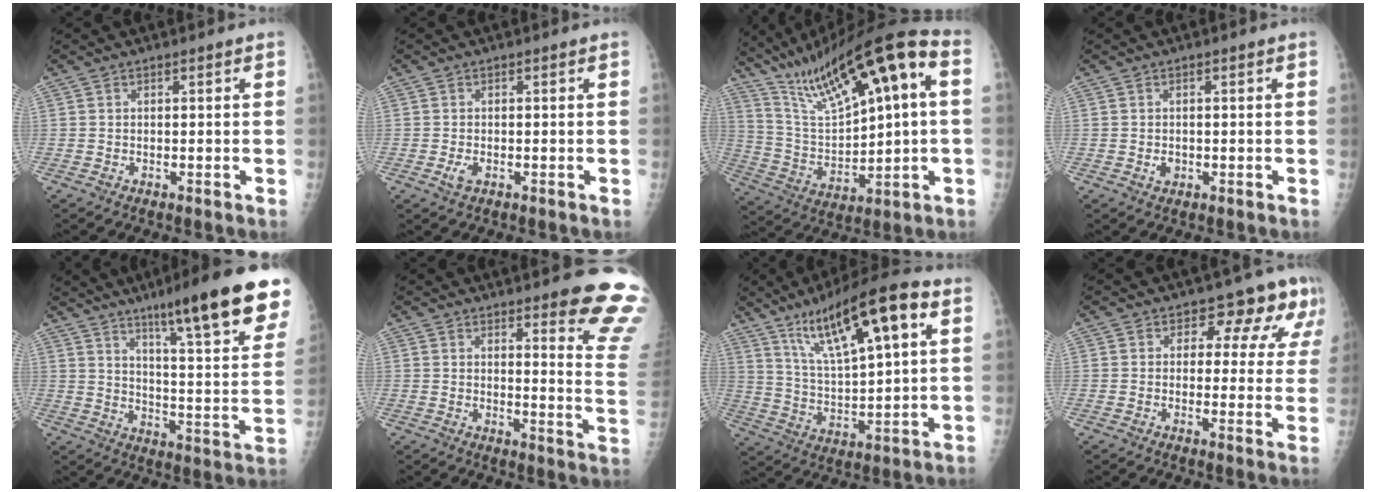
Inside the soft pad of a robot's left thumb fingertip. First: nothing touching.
{"total": 1.9, "force": [-0.7, 1.1, 1.4], "torque": [-0.029, -0.002, -0.013]}
{"total": 22.1, "force": [9.2, 6.4, 19.1], "torque": [-0.312, 0.006, 0.175]}
{"total": 1.6, "force": [-0.4, 1.4, 0.9], "torque": [-0.006, 0.002, -0.002]}
{"total": 23.1, "force": [14.7, 2.8, 17.6], "torque": [-0.227, -0.062, 0.214]}
{"total": 13.8, "force": [10.5, 2.1, 8.7], "torque": [-0.074, -0.094, 0.111]}
{"total": 19.5, "force": [9.1, 5.0, 16.5], "torque": [-0.259, -0.012, 0.159]}
{"total": 9.5, "force": [5.8, 5.6, 5.1], "torque": [-0.017, -0.025, 0.052]}